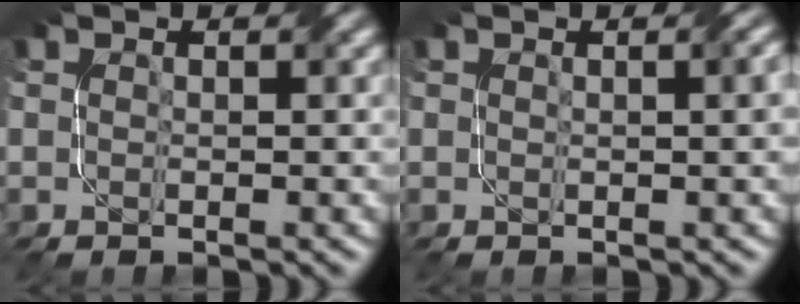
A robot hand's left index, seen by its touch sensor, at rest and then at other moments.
{"total": 2.3, "force": [0.6, 0.7, 2.1], "torque": [-0.016, 0.006, 0.006]}